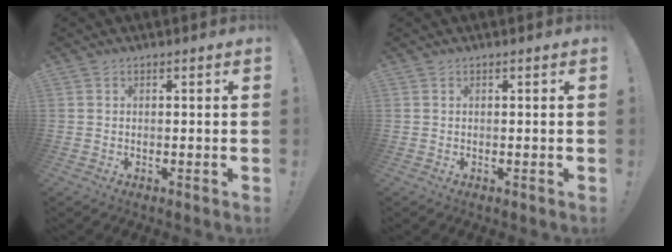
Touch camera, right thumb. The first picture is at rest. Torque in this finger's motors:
{"motor_torque": [-0.02, 0.02, -0.02, 0.01, 0.00]}